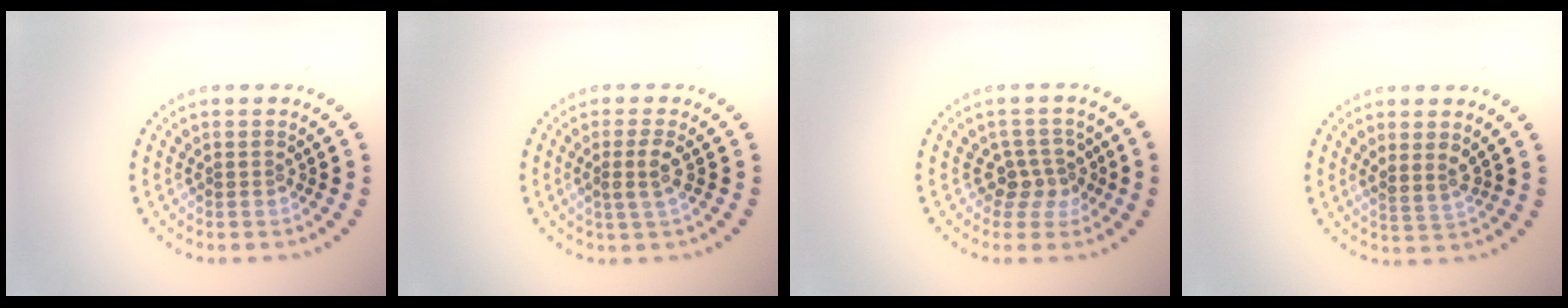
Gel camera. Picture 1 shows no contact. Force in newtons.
{"total": 1.6, "press": 1.3, "slide": 0.9}
{"total": 2.7, "press": 2.0, "slide": 1.8}
{"total": 1.7, "press": 1.4, "slide": 1.0}